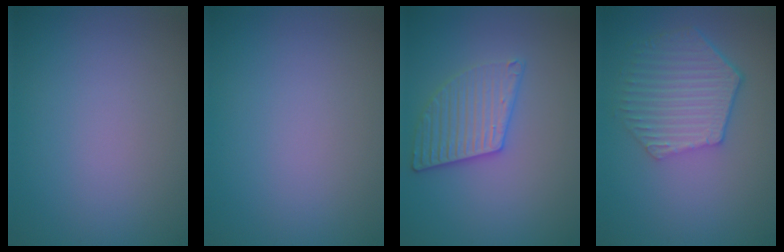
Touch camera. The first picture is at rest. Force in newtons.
{"total": 0.0}
{"total": 3.2, "press": 3.1, "slide": 0.8}
{"total": 6.0, "press": 4.6, "slide": 3.9}